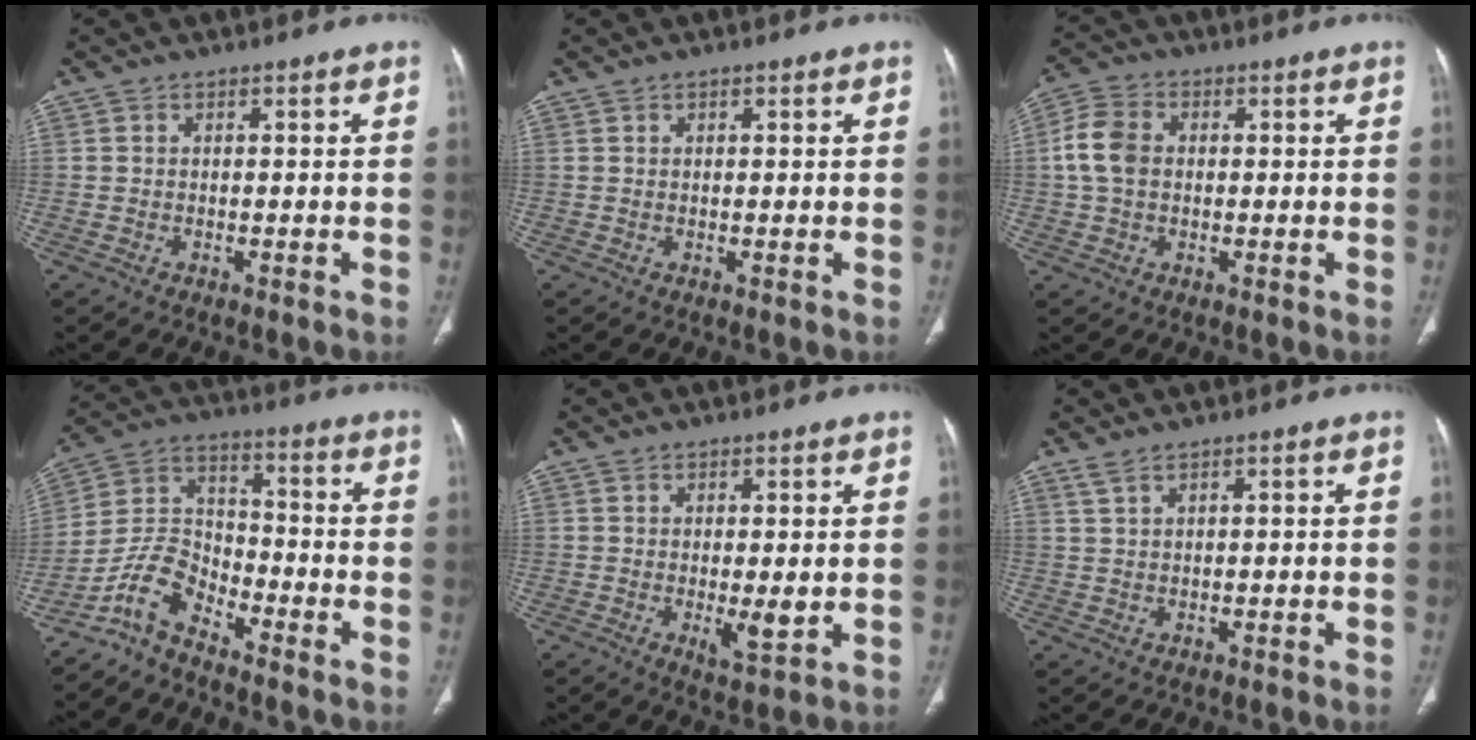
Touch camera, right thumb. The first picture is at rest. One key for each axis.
{"total": 0.5, "fx": 0.4, "fy": 0.2, "fz": 0.3, "tx": 0.000, "ty": 0.000, "tz": 0.005}
{"total": 6.8, "fx": 0.3, "fy": 5.1, "fz": 4.5, "tx": -0.095, "ty": 0.015, "tz": 0.002}
{"total": 7.9, "fx": -6.4, "fy": 3.3, "fz": 3.5, "tx": -0.067, "ty": 0.065, "tz": -0.139}
{"total": 3.8, "fx": 0.0, "fy": 1.2, "fz": 3.6, "tx": -0.054, "ty": -0.015, "tz": 0.007}
{"total": 1.6, "fx": 1.4, "fy": 0.1, "fz": 0.8, "tx": -0.018, "ty": 0.002, "tz": 0.036}